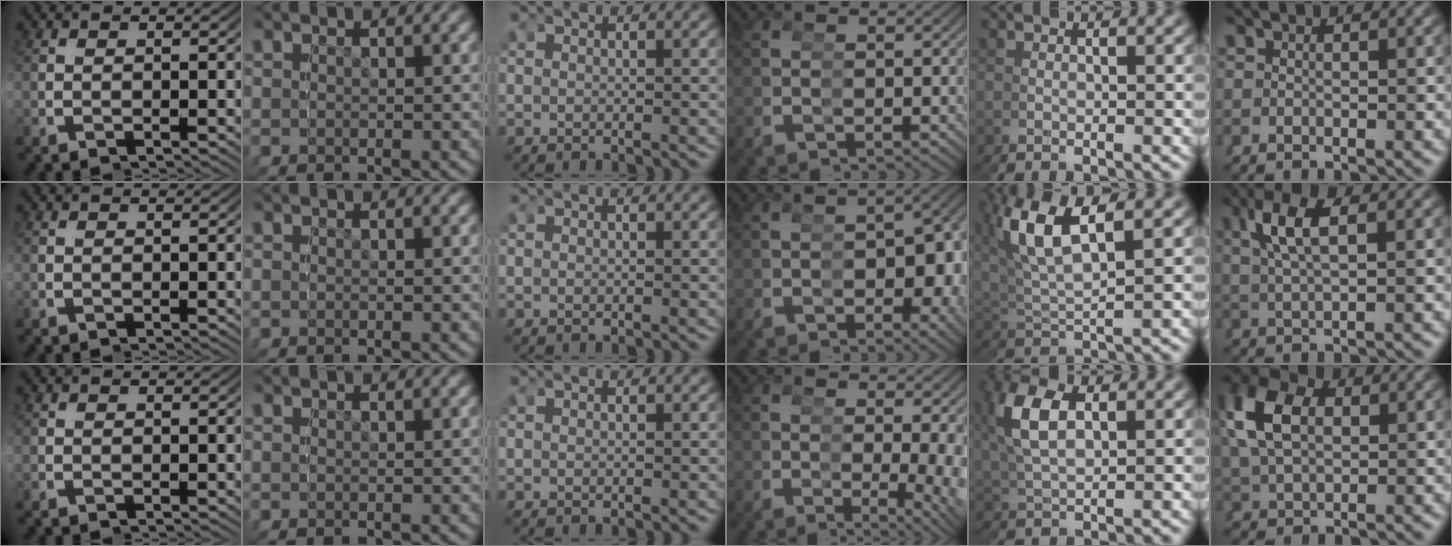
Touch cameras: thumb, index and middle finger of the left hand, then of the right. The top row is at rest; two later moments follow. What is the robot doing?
{"motion": "grasp_and_lifting", "object": "cubes"}